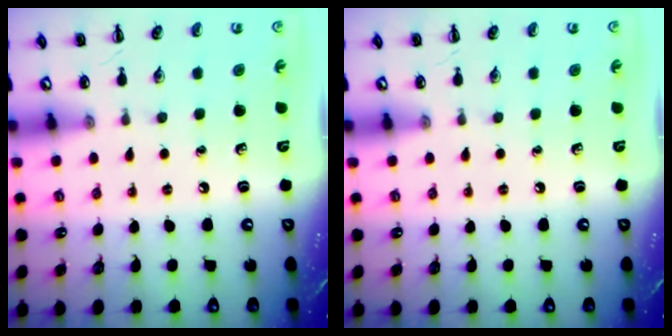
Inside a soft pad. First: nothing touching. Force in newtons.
{"total": 0.0}